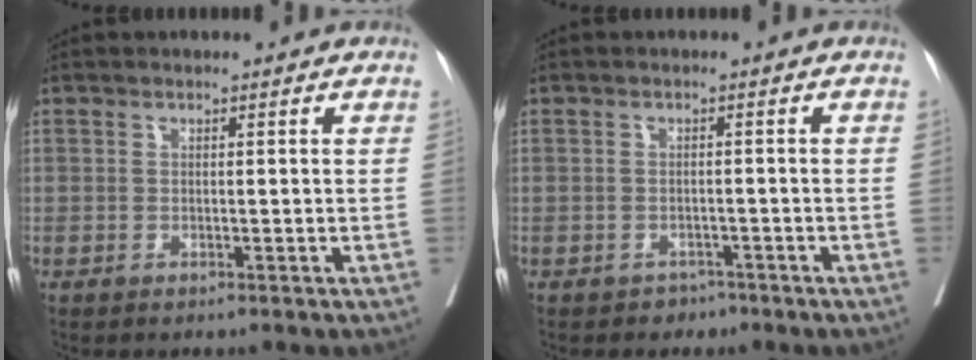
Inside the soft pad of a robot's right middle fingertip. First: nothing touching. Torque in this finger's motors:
{"motor_torque": [0.03, -0.07, -0.02, -0.01]}